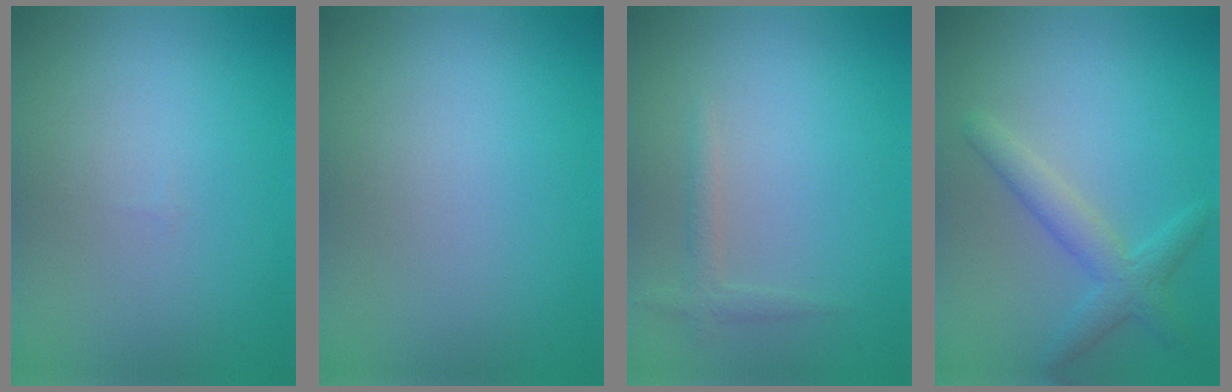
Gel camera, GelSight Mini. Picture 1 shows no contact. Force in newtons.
{"total": 0.0}
{"total": 1.2, "press": 1.2, "slide": 0.0}
{"total": 1.9, "press": 1.9, "slide": 0.2}